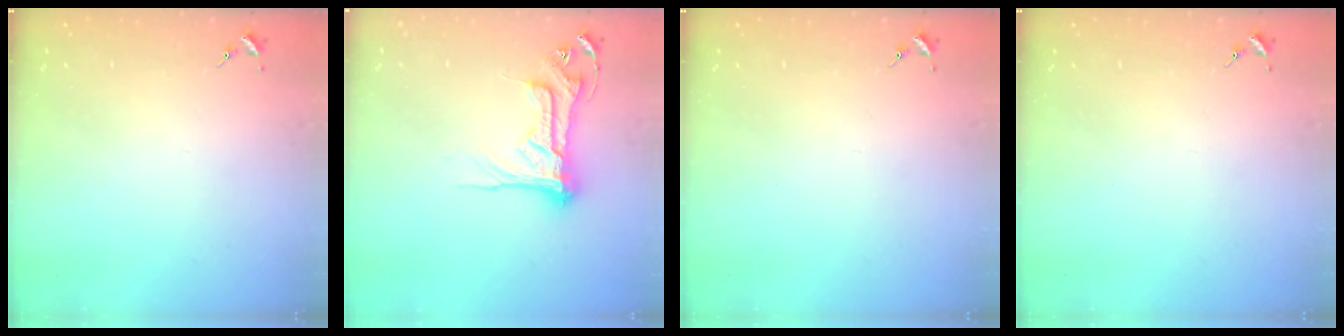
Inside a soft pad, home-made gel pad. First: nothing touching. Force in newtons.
{"total": 14.7, "press": 14.6, "slide": 1.7}
{"total": 0.0}
{"total": 0.0}